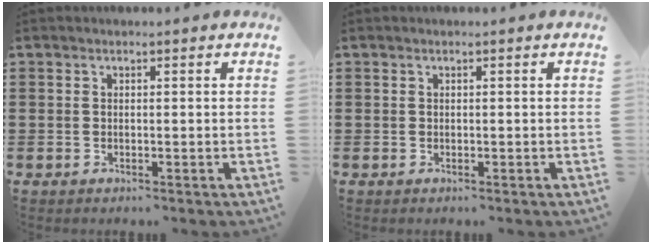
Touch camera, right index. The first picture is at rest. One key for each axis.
{"total": 0.0}